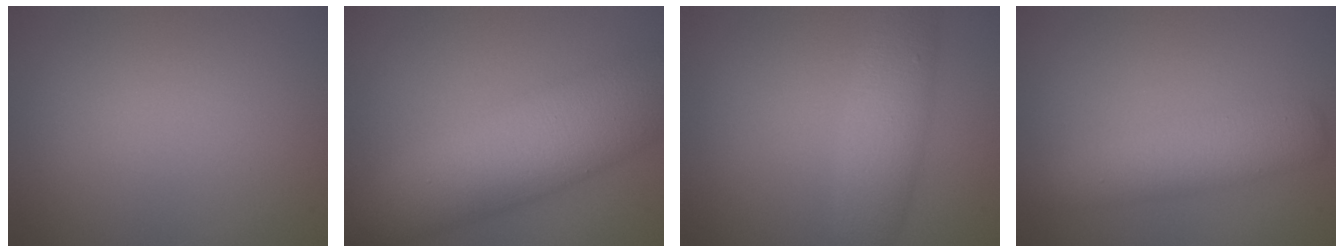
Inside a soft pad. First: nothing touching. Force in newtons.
{"total": 9.2, "press": 9.2, "slide": 0.3}
{"total": 3.8, "press": 3.8, "slide": 0.1}
{"total": 3.9, "press": 3.9, "slide": 0.1}